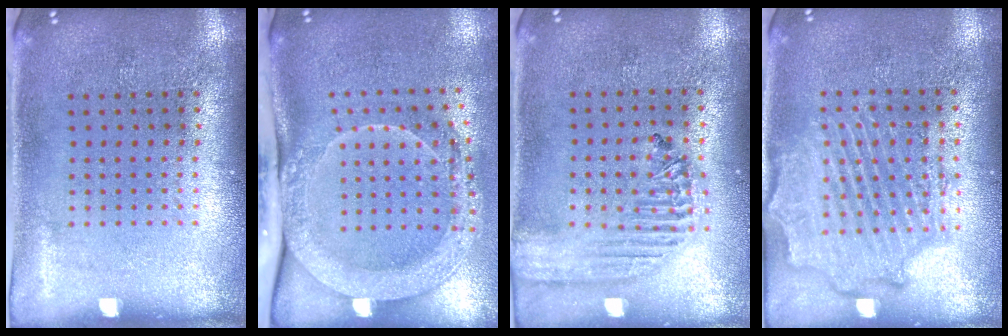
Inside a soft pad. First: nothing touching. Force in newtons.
{"total": 2.1, "press": 2.0, "slide": 0.8}
{"total": 1.8, "press": 1.6, "slide": 0.7}
{"total": 2.1, "press": 2.0, "slide": 0.4}